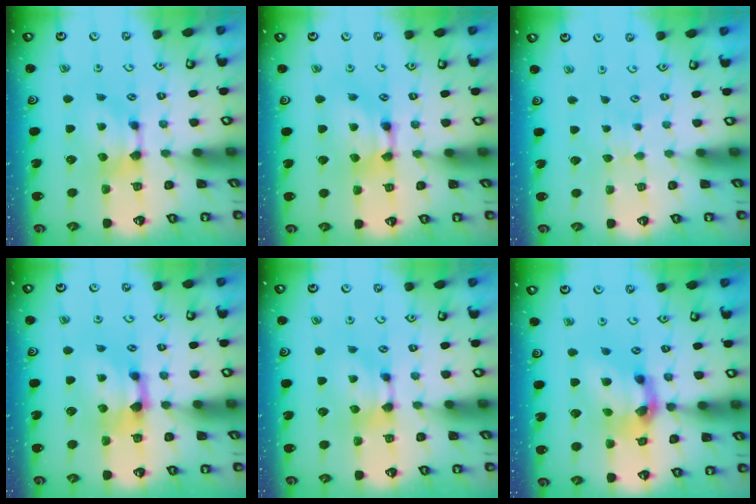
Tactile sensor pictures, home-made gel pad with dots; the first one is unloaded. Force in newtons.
{"total": 2.2, "press": 2.2, "slide": 0.1}
{"total": 2.9, "press": 2.9, "slide": 0.4}
{"total": 1.5, "press": 0.5, "slide": 1.4}
{"total": 0.6, "press": 0.2, "slide": 0.6}
{"total": 6.8, "press": 6.3, "slide": 2.4}